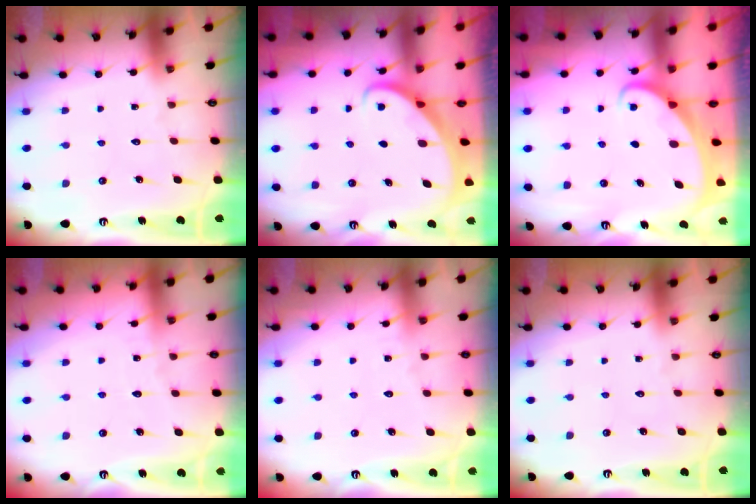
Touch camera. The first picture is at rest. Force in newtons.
{"total": 2.3, "press": 2.3, "slide": 0.3}
{"total": 1.5, "press": 1.5, "slide": 0.1}
{"total": 1.9, "press": 1.9, "slide": 0.2}
{"total": 3.0, "press": 2.9, "slide": 0.3}
{"total": 0.0}